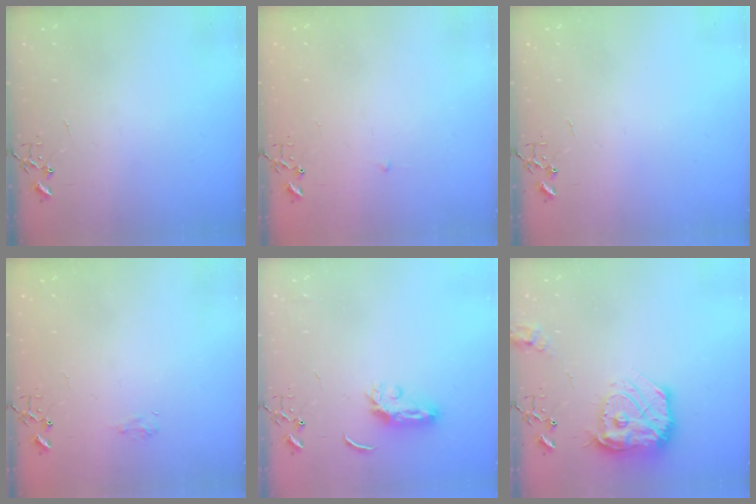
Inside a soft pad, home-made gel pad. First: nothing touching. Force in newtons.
{"total": 2.3, "press": 2.3, "slide": 0.3}
{"total": 0.0}
{"total": 6.9, "press": 6.8, "slide": 0.8}
{"total": 5.6, "press": 5.6, "slide": 0.5}
{"total": 18.7, "press": 18.6, "slide": 1.8}